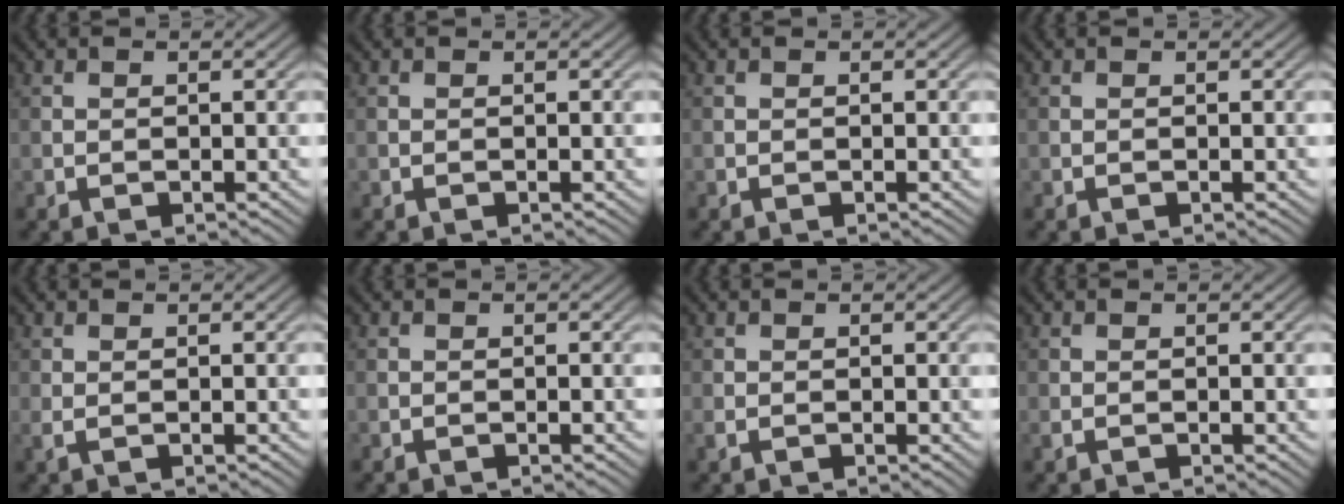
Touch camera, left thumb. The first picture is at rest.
{"total": 0.0}
{"total": 0.0}
{"total": 0.0}
{"total": 0.9, "force": [0.5, 0.2, 0.8], "torque": [-0.021, 0.003, 0.010]}
{"total": 0.0}
{"total": 0.9, "force": [0.2, 0.5, 0.7], "torque": [-0.016, -0.001, 0.004]}
{"total": 0.6, "force": [0.2, 0.3, 0.4], "torque": [-0.011, 0.001, 0.004]}